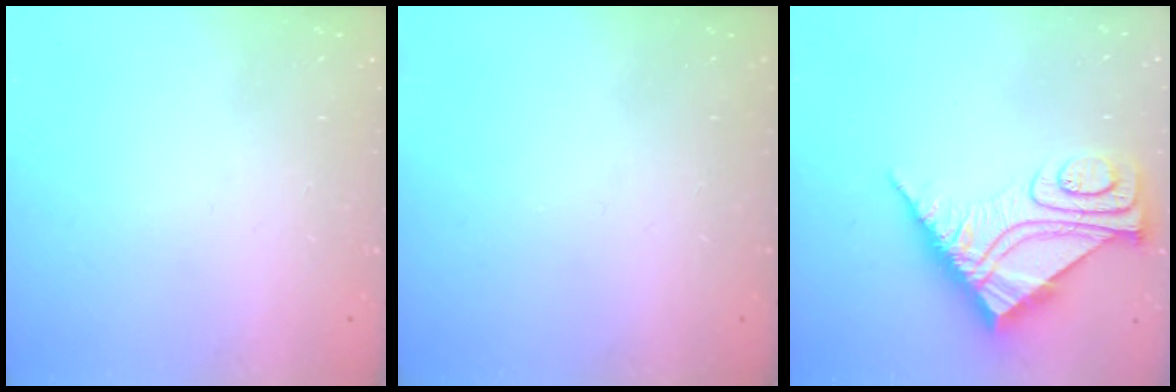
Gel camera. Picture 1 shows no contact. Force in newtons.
{"total": 0.0}
{"total": 10.9, "press": 10.9, "slide": 1.3}